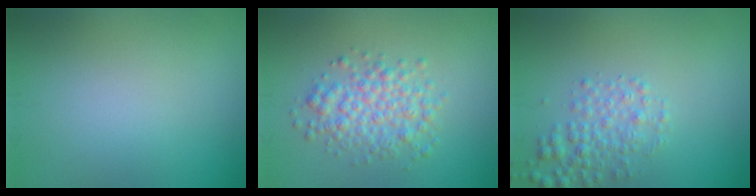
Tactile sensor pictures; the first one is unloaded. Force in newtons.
{"total": 3.9, "press": 3.9, "slide": 0.1}
{"total": 2.9, "press": 2.9, "slide": 0.1}